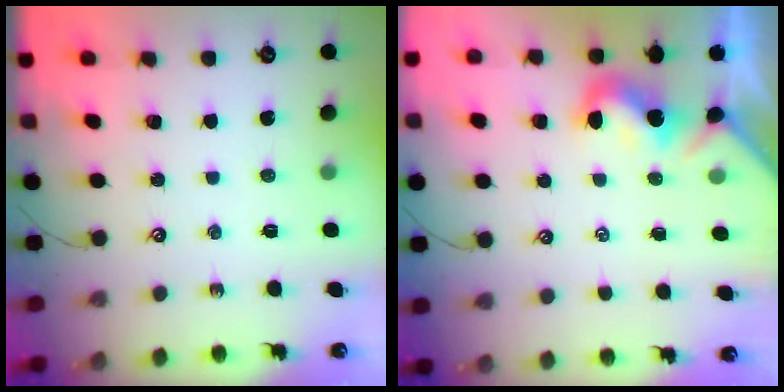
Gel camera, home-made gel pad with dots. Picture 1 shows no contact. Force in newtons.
{"total": 0.0}